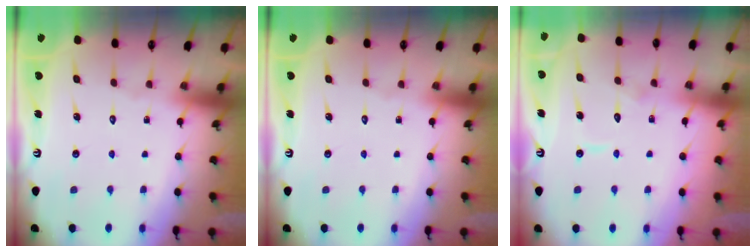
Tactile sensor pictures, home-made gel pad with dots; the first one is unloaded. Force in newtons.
{"total": 0.0}
{"total": 6.0, "press": 6.0, "slide": 0.5}